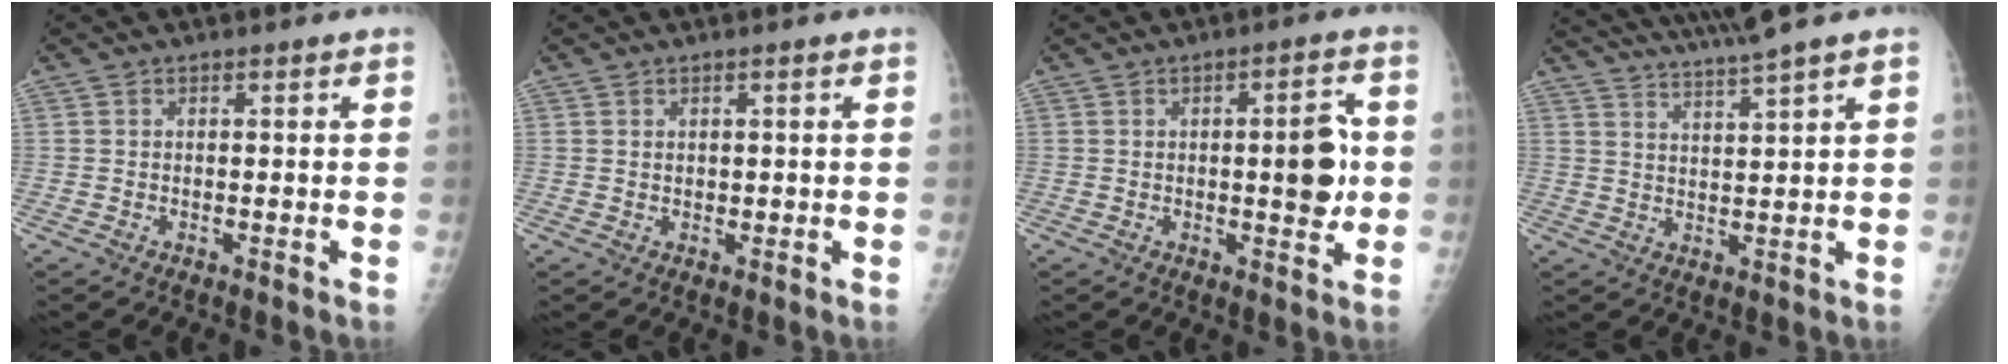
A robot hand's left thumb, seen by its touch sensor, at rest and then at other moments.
{"total": 1.0, "force": [0.5, 0.7, 0.6], "torque": [-0.003, -0.003, 0.010]}
{"total": 7.9, "force": [0.0, 2.8, 7.3], "torque": [-0.085, 0.002, 0.000]}
{"total": 9.3, "force": [7.9, -1.4, 4.7], "torque": [-0.072, -0.021, 0.134]}